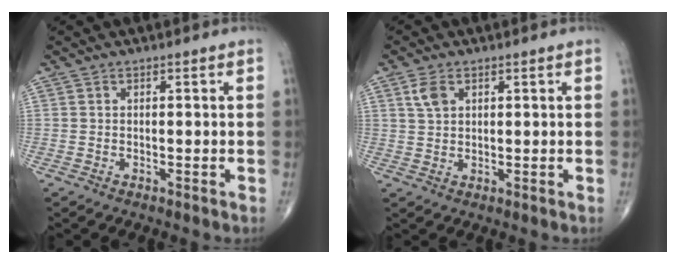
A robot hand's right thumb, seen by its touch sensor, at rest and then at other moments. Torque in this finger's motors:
{"motor_torque": [-0.15, 0.19, -0.24, -0.16, 0.12]}